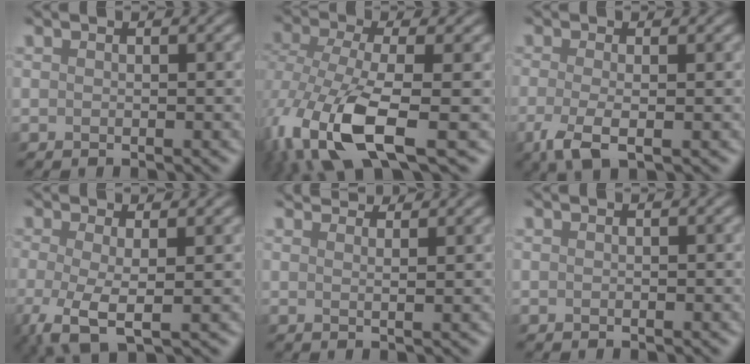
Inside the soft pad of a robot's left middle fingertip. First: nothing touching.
{"total": 10.2, "force": [-3.7, 4.3, 8.5], "torque": [-0.196, -0.020, -0.070]}
{"total": 3.4, "force": [-1.4, 1.2, 2.9], "torque": [-0.069, -0.007, -0.033]}
{"total": 4.4, "force": [-1.3, 1.5, 4.0], "torque": [-0.093, -0.010, -0.028]}
{"total": 4.3, "force": [3.5, 1.4, 1.9], "torque": [-0.022, 0.017, 0.026]}
{"total": 0.0}